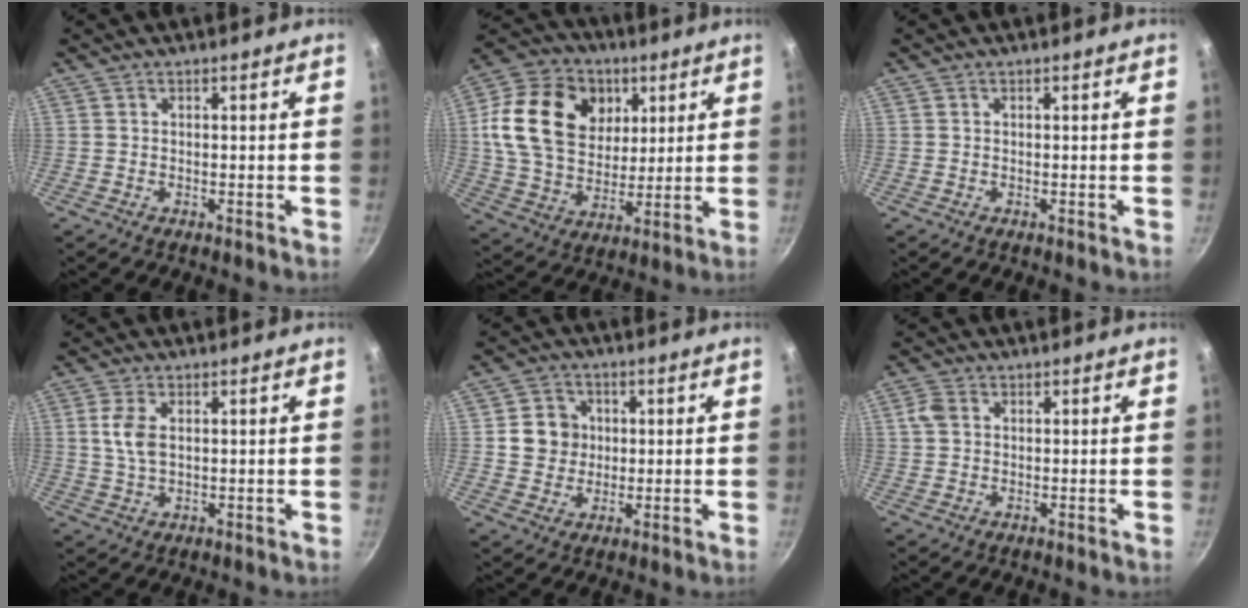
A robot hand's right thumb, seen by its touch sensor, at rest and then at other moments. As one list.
[{"total": 21.3, "force": [5.9, 15.9, 13.0], "torque": [-0.216, -0.003, 0.101]}, {"total": 0.0}, {"total": 5.1, "force": [1.1, 2.8, 4.1], "torque": [-0.086, -0.001, 0.023]}, {"total": 6.8, "force": [0.8, 6.3, 2.4], "torque": [-0.006, 0.006, 0.009]}, {"total": 3.0, "force": [0.8, 2.2, 1.8], "torque": [-0.036, 0.004, 0.014]}]